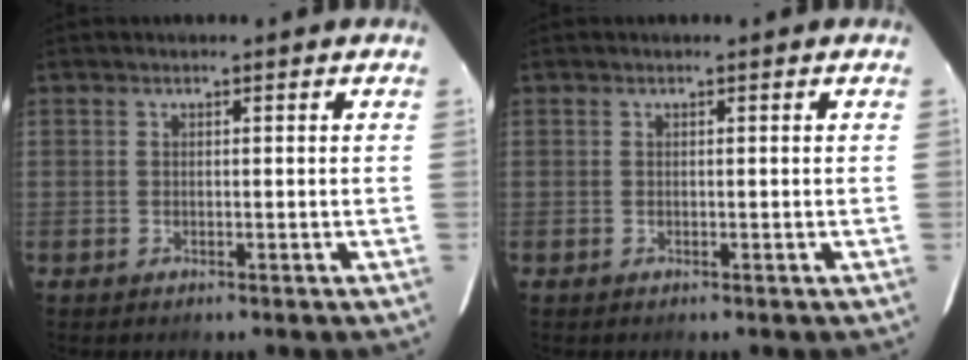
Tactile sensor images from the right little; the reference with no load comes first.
{"total": 0.0}